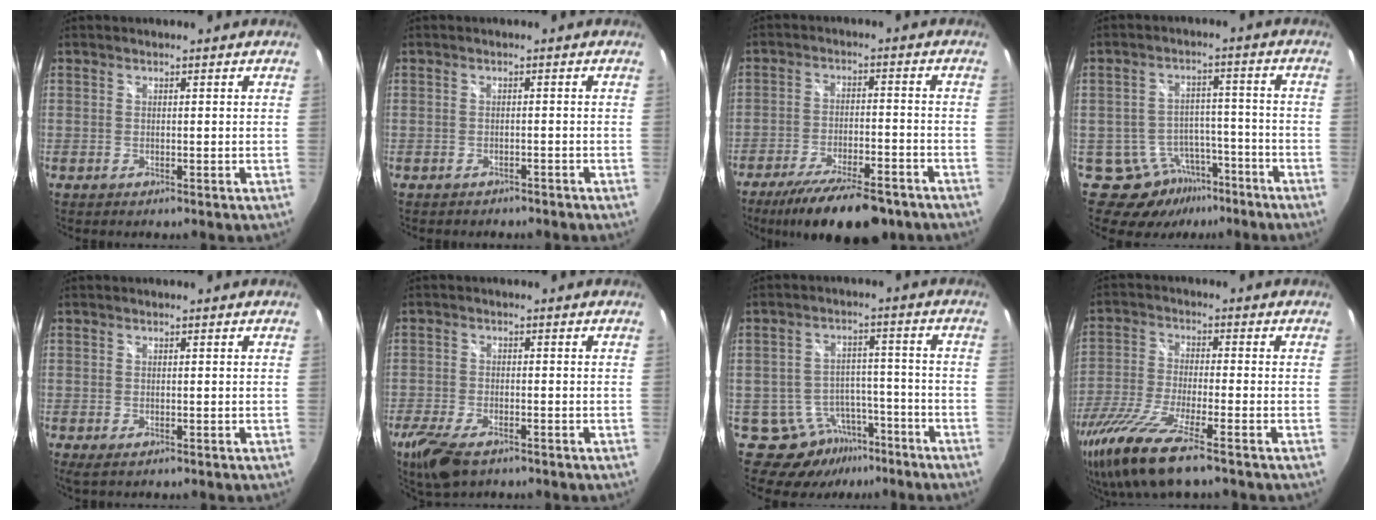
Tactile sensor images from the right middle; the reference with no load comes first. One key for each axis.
{"total": 2.2, "fx": -1.9, "fy": 0.8, "fz": 0.6, "tx": -0.013, "ty": -0.007, "tz": -0.025}
{"total": 15.7, "fx": -12.2, "fy": 4.1, "fz": 9.0, "tx": -0.172, "ty": -0.028, "tz": -0.185}
{"total": 7.3, "fx": -5.0, "fy": 5.2, "fz": 0.5, "tx": -0.007, "ty": 0.030, "tz": -0.064}
{"total": 1.4, "fx": -0.5, "fy": 0.6, "fz": 1.2, "tx": -0.021, "ty": -0.004, "tz": -0.005}
{"total": 8.6, "fx": -5.9, "fy": 3.5, "fz": 5.2, "tx": -0.133, "ty": -0.029, "tz": -0.109}
{"total": 9.0, "fx": -6.2, "fy": 6.2, "fz": 1.9, "tx": -0.034, "ty": 0.022, "tz": -0.077}
{"total": 15.4, "fx": -10.7, "fy": 2.0, "fz": 11.0, "tx": -0.234, "ty": -0.051, "tz": -0.198}